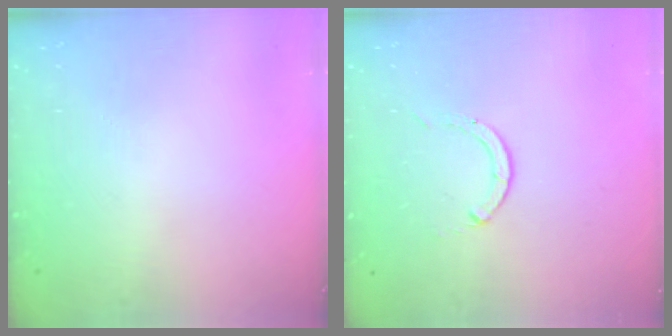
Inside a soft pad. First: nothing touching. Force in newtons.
{"total": 0.0}